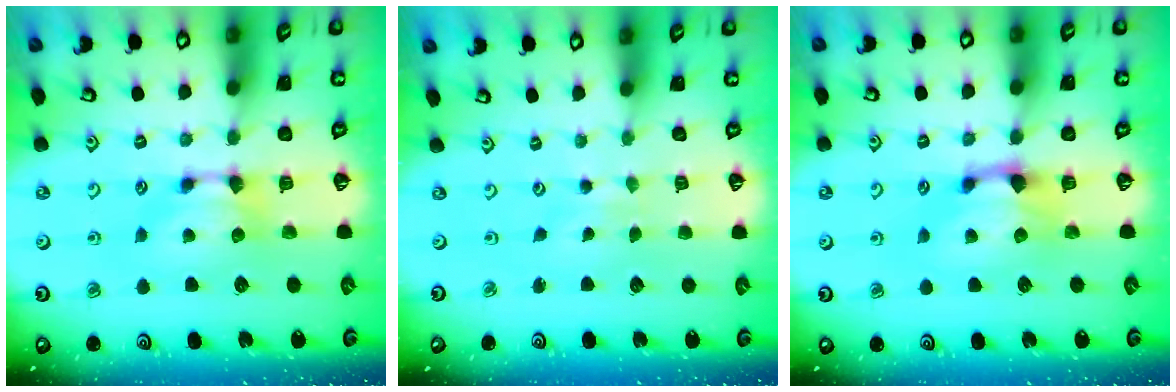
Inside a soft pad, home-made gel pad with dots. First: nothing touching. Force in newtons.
{"total": 2.7, "press": 2.6, "slide": 0.4}
{"total": 1.2, "press": 0.0, "slide": 1.2}